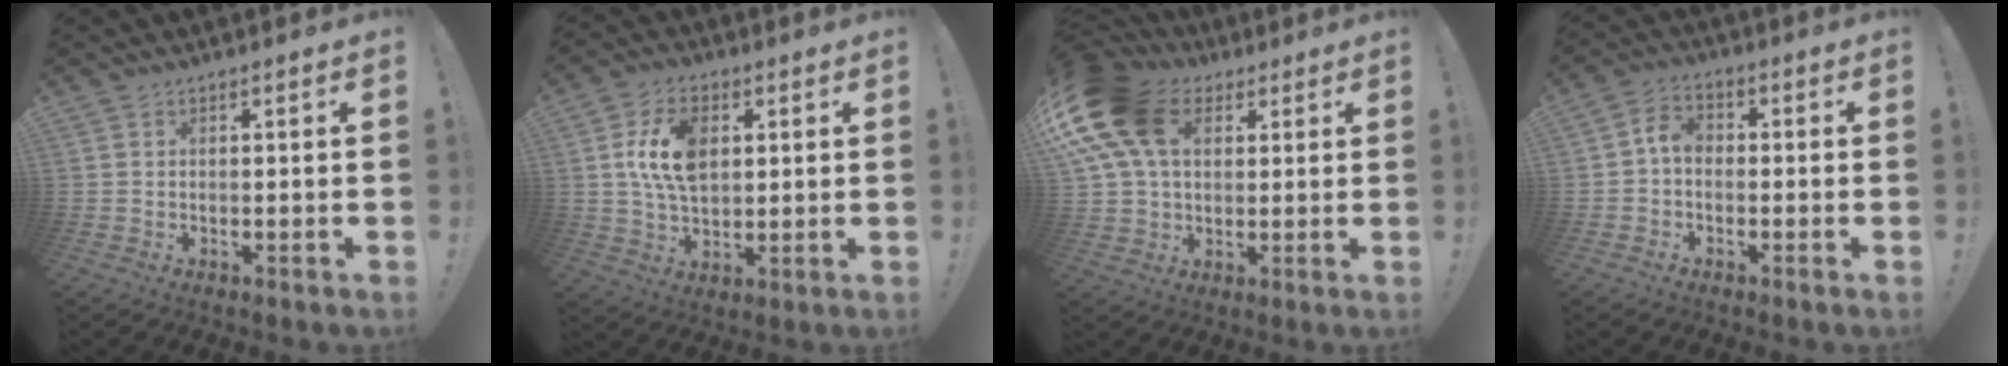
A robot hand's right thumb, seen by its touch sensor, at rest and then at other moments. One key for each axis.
{"total": 13.1, "fx": 3.1, "fy": 8.4, "fz": 9.6, "tx": -0.184, "ty": 0.009, "tz": 0.058}
{"total": 19.3, "fx": 6.4, "fy": 13.5, "fz": 12.2, "tx": -0.230, "ty": -0.014, "tz": 0.118}
{"total": 4.9, "fx": -0.8, "fy": 3.4, "fz": 3.4, "tx": -0.069, "ty": 0.015, "tz": -0.015}